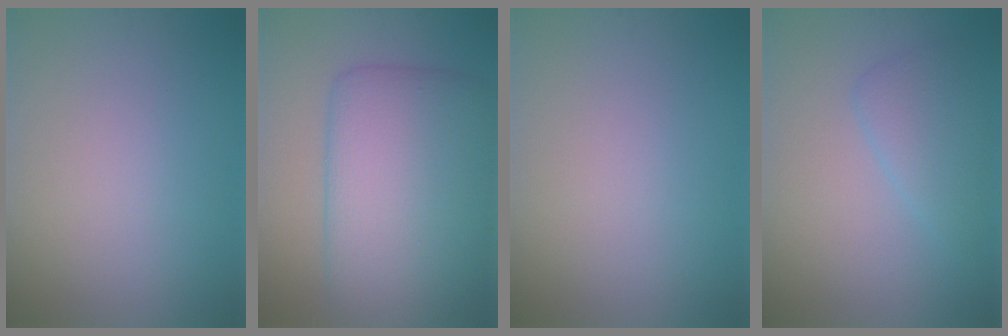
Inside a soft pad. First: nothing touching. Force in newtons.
{"total": 10.2, "press": 10.2, "slide": 0.1}
{"total": 0.0}
{"total": 2.8, "press": 2.8, "slide": 0.2}